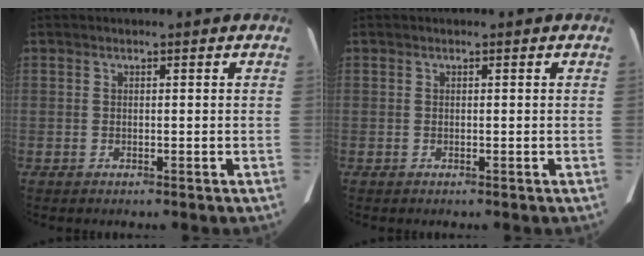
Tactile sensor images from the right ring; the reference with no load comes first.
{"total": 0.0}